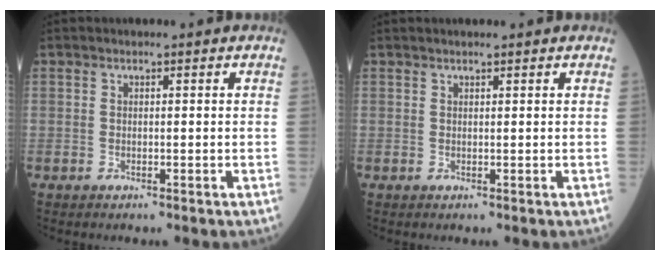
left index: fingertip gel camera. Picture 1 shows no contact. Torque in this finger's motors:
{"motor_torque": [0.00, 0.18, -0.01, -0.01]}